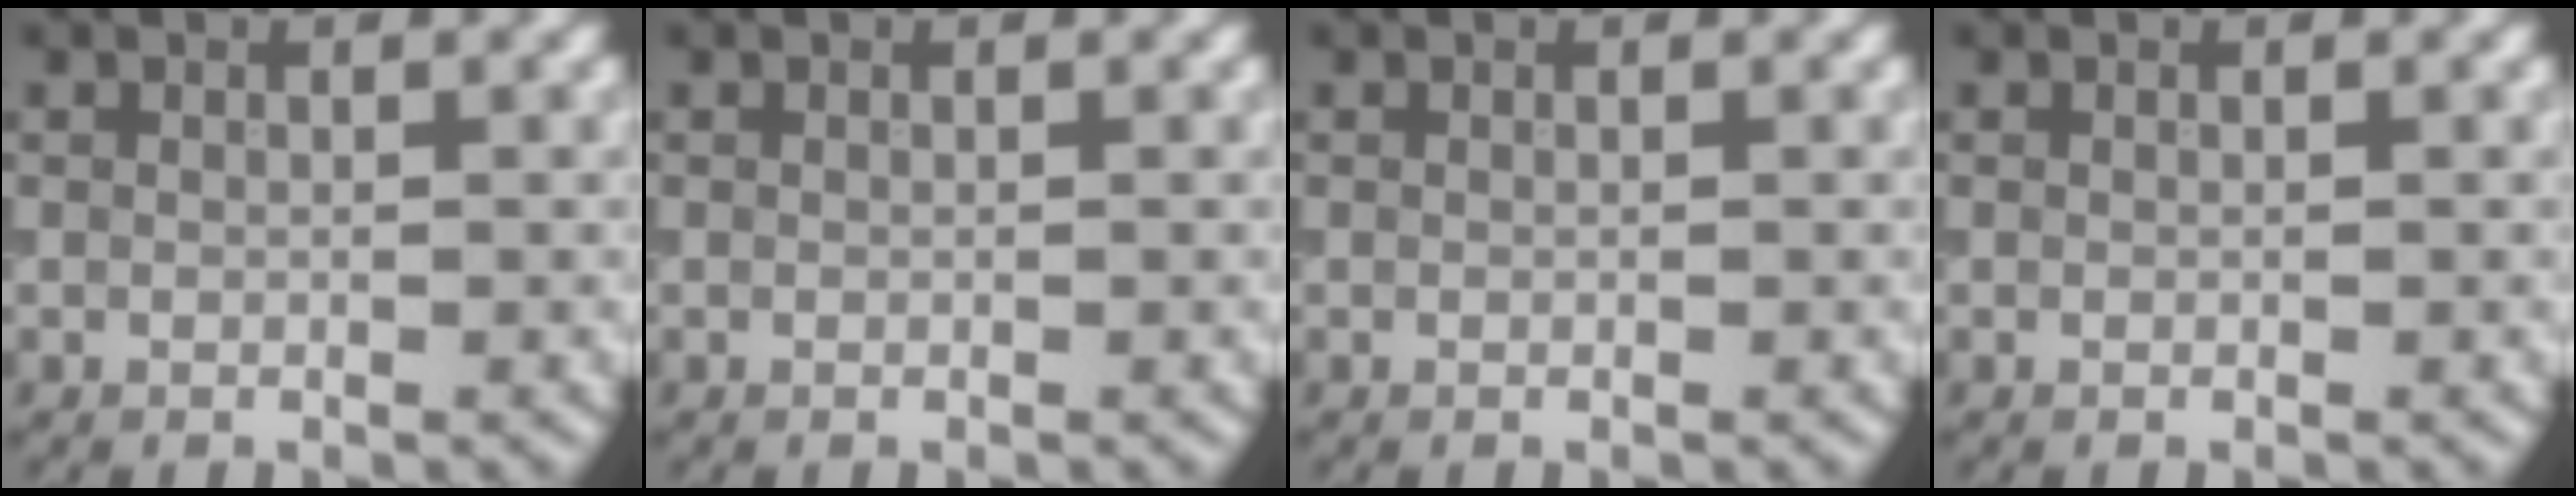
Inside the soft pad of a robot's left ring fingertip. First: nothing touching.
{"total": 0.0}
{"total": 0.0}
{"total": 0.0}